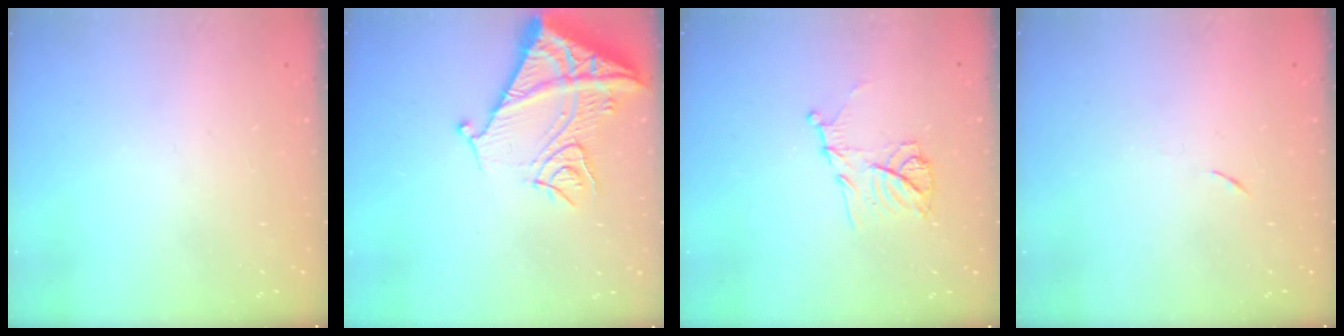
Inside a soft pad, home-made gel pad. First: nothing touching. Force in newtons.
{"total": 13.8, "press": 13.7, "slide": 1.4}
{"total": 11.4, "press": 11.4, "slide": 0.3}
{"total": 3.7, "press": 3.6, "slide": 0.7}